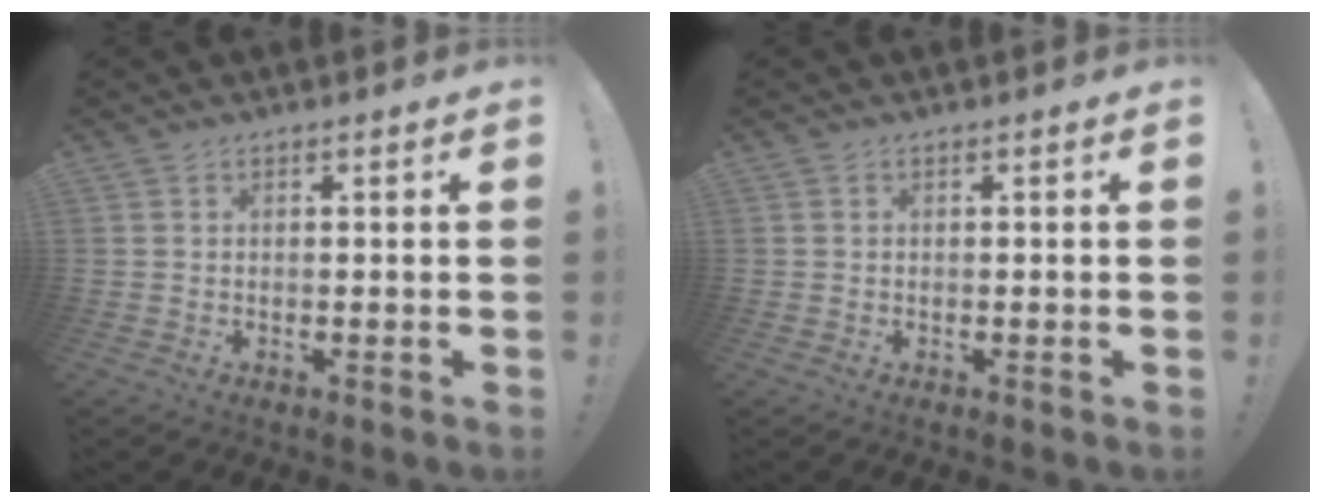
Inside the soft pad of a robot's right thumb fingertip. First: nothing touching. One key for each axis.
{"total": 0.0}